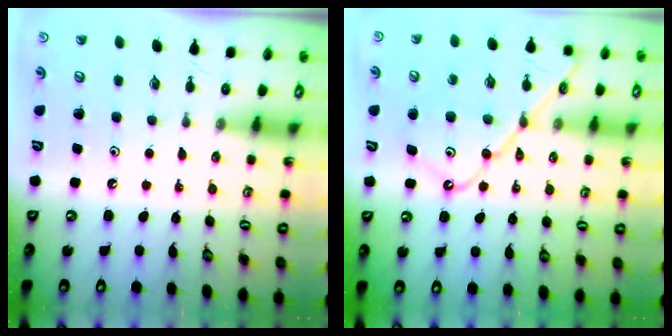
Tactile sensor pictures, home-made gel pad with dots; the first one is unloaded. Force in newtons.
{"total": 13.9, "press": 13.9, "slide": 1.5}